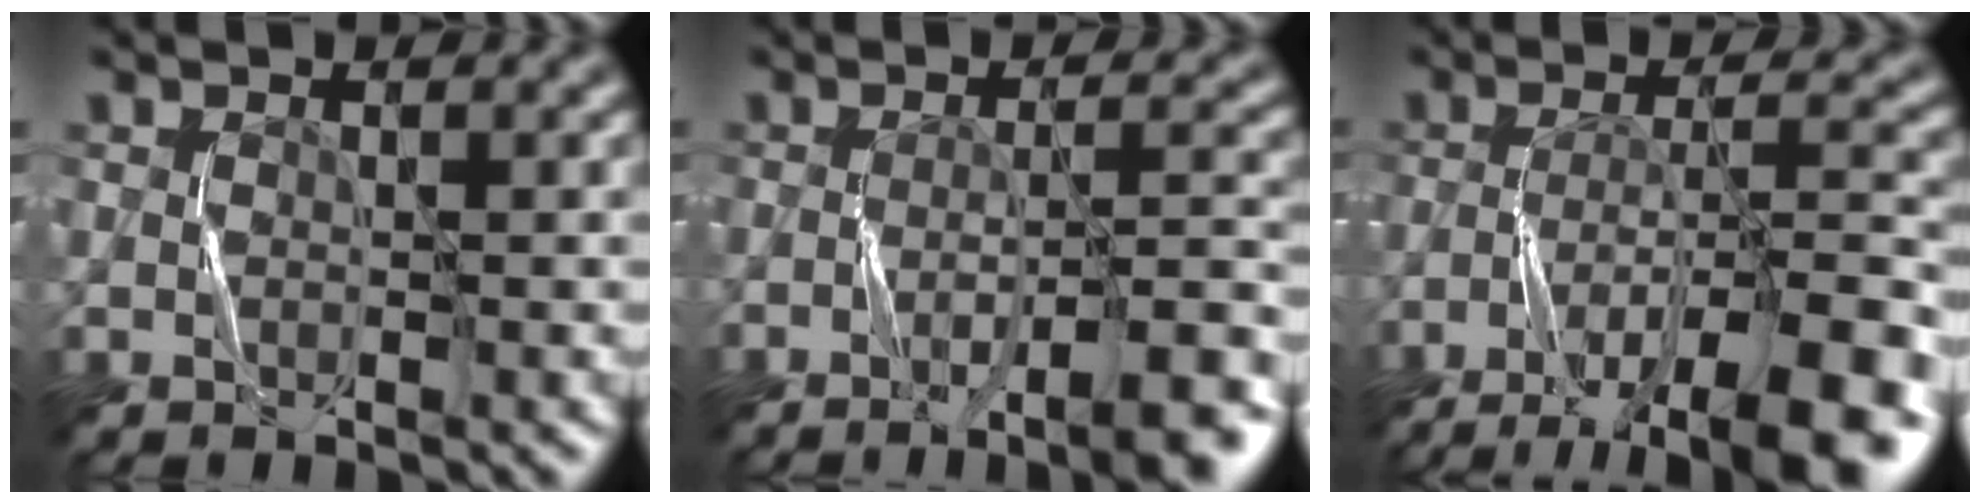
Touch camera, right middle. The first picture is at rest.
{"total": 6.2, "force": [-3.6, 0.7, 5.0], "torque": [-0.062, 0.007, -0.058]}
{"total": 10.3, "force": [-6.8, 1.8, 7.5], "torque": [-0.119, 0.011, -0.109]}